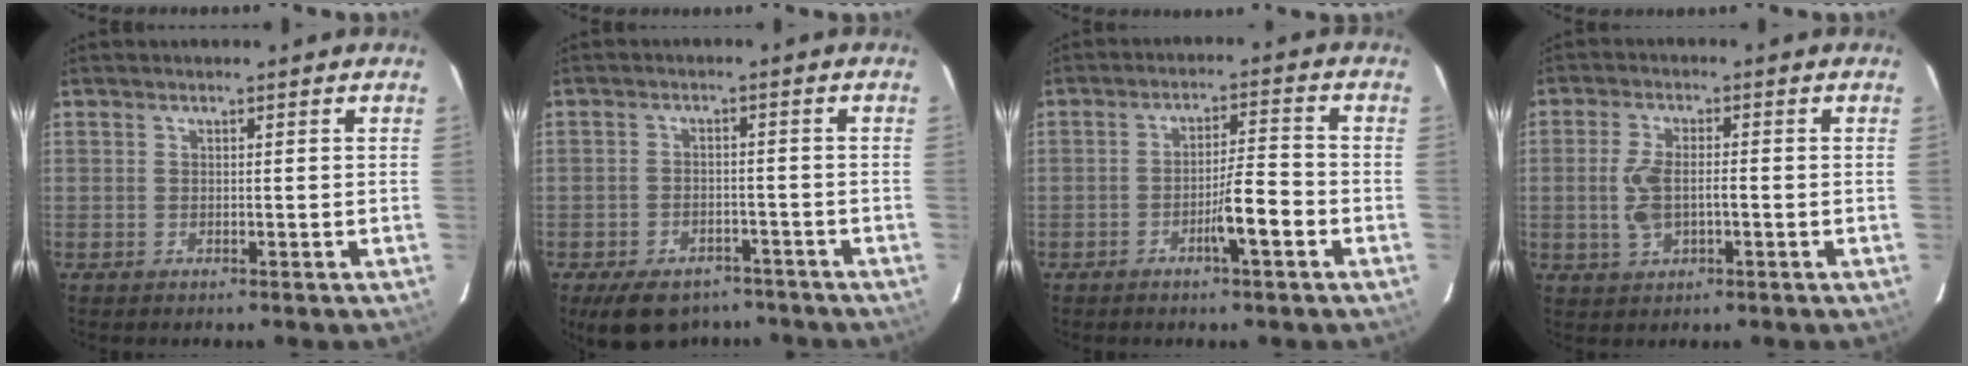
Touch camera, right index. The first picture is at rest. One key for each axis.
{"total": 9.9, "fx": -7.5, "fy": 5.4, "fz": 3.4, "tx": -0.057, "ty": 0.003, "tz": -0.109}
{"total": 6.0, "fx": -2.6, "fy": 0.4, "fz": 5.4, "tx": -0.090, "ty": 0.004, "tz": -0.042}
{"total": 5.3, "fx": -0.8, "fy": 2.1, "fz": 4.8, "tx": -0.105, "ty": 0.006, "tz": -0.011}